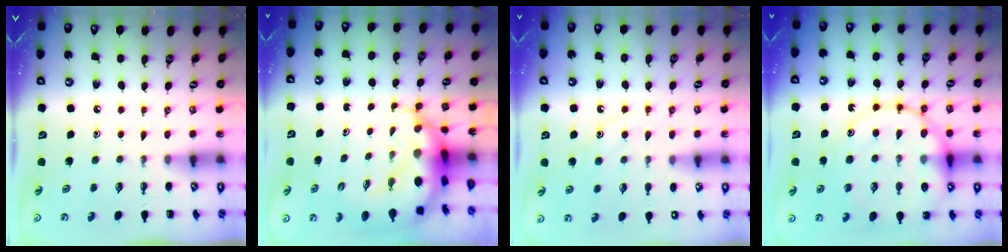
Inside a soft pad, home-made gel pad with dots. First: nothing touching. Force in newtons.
{"total": 8.6, "press": 8.3, "slide": 2.3}
{"total": 9.5, "press": 9.5, "slide": 1.3}
{"total": 21.0, "press": 20.8, "slide": 2.9}